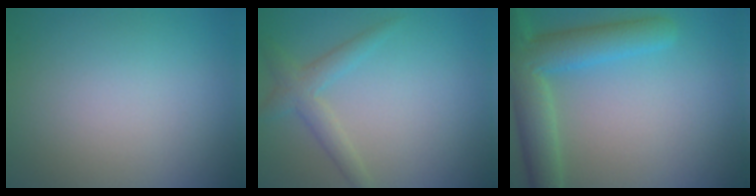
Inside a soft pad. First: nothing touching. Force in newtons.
{"total": 2.4, "press": 2.4, "slide": 0.2}
{"total": 6.3, "press": 6.3, "slide": 0.3}